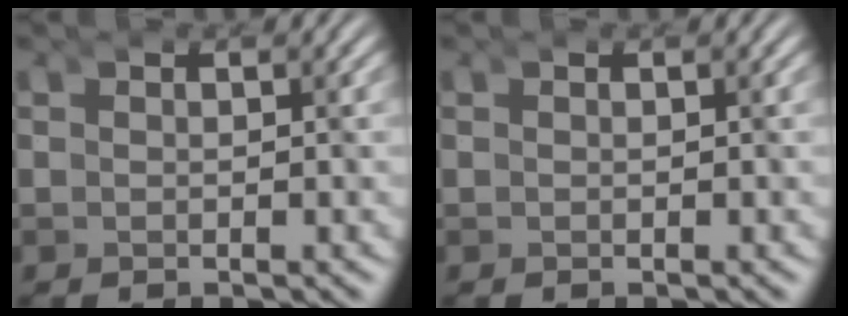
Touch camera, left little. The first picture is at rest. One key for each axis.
{"total": 0.0}